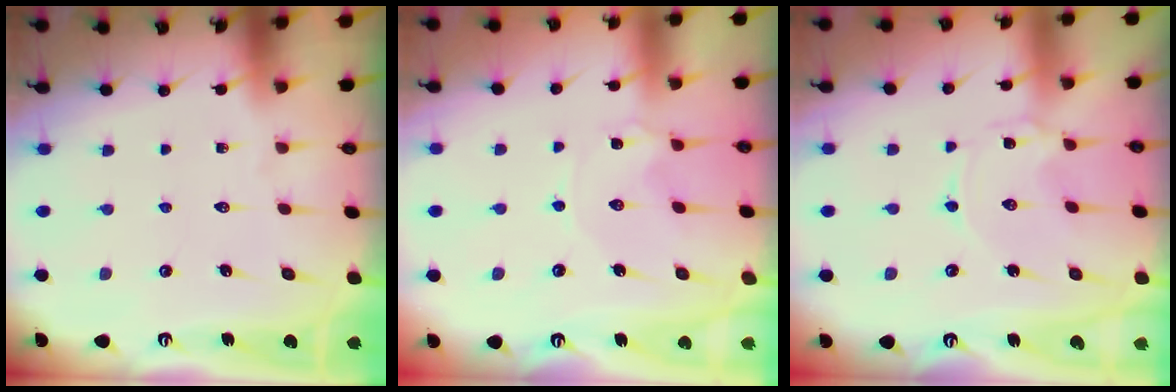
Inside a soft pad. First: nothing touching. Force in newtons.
{"total": 2.8, "press": 2.8, "slide": 0.4}
{"total": 0.0}